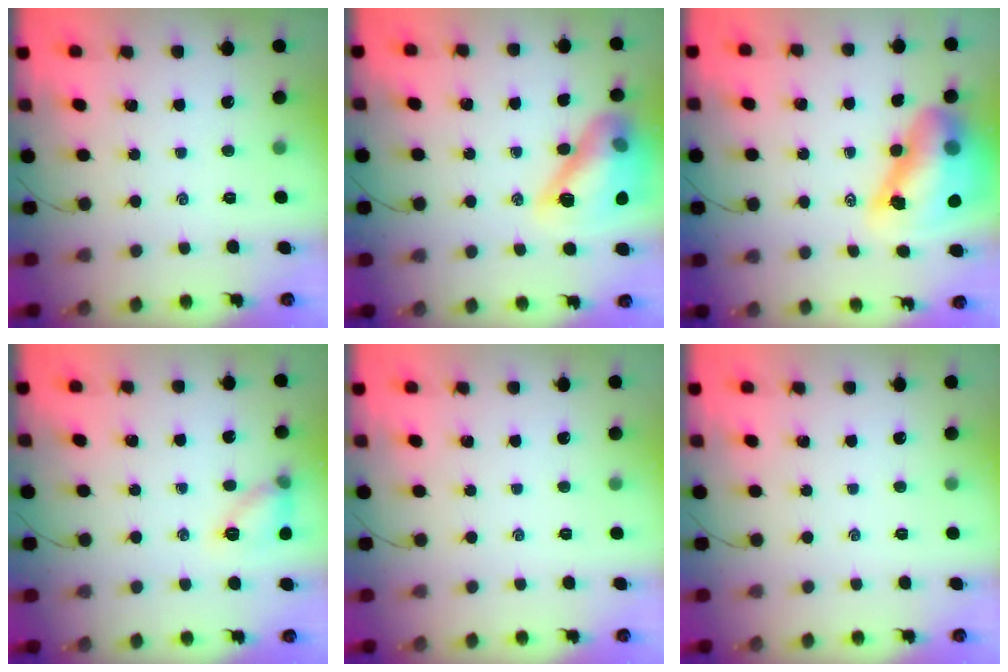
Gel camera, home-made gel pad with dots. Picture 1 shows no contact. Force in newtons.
{"total": 16.3, "press": 16.1, "slide": 2.6}
{"total": 17.7, "press": 17.0, "slide": 5.0}
{"total": 9.3, "press": 9.3, "slide": 0.3}
{"total": 0.0}
{"total": 0.0}